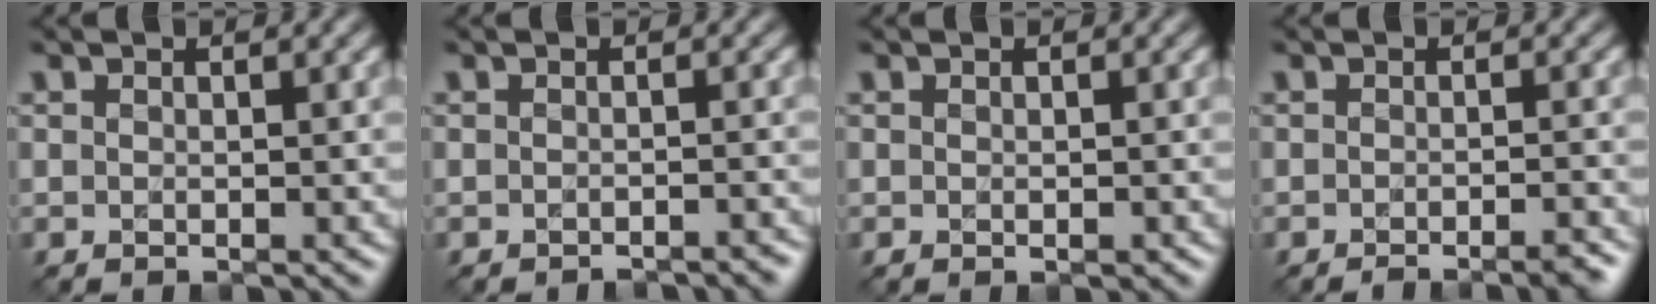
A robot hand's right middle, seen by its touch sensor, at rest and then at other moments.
{"total": 1.6, "force": [-1.6, 0.2, 0.3], "torque": [0.004, 0.003, -0.019]}
{"total": 0.8, "force": [-0.3, 0.3, 0.7], "torque": [-0.012, -0.001, -0.002]}
{"total": 2.8, "force": [-2.2, 0.5, 1.7], "torque": [-0.015, 0.003, -0.035]}